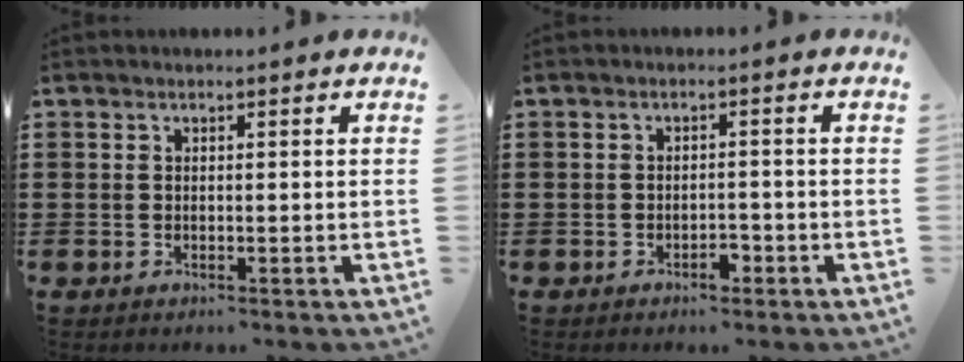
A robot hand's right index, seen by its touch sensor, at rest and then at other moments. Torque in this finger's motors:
{"motor_torque": [0.27, 0.34, 0.10, 0.06]}